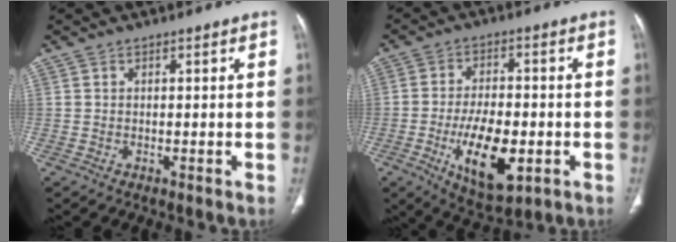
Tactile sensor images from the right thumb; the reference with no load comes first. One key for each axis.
{"total": 13.7, "fx": -4.0, "fy": 6.4, "fz": 11.4, "tx": -0.183, "ty": 0.002, "tz": -0.056}